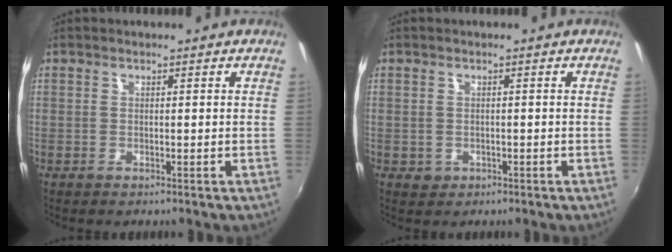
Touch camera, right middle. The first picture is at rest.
{"total": 1.6, "force": [-0.3, 1.5, 0.5], "torque": [-0.009, -0.003, -0.002]}